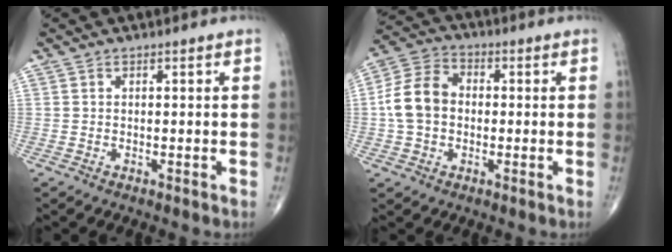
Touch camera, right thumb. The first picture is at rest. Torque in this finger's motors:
{"motor_torque": [0.02, 1.63, 0.57, -0.45, 0.09]}